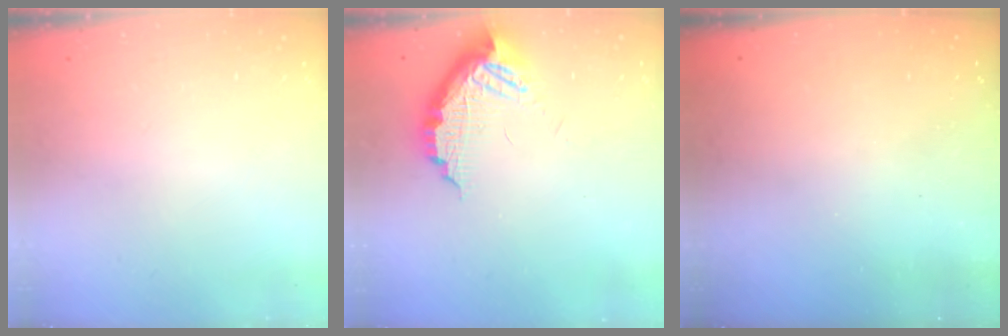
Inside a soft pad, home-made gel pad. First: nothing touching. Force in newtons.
{"total": 10.1, "press": 10.0, "slide": 0.9}
{"total": 3.0, "press": 3.0, "slide": 0.1}